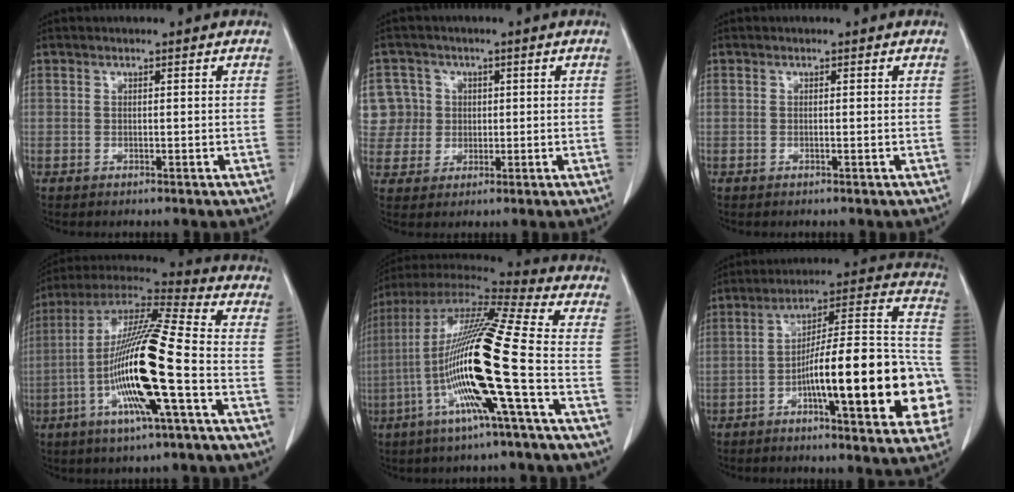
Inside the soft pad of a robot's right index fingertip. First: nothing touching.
{"total": 8.6, "force": [1.9, 8.4, 0.6], "torque": [-0.019, 0.033, 0.049]}
{"total": 0.0}
{"total": 18.7, "force": [-4.6, 0.6, 18.1], "torque": [-0.355, -0.007, -0.095]}
{"total": 20.3, "force": [-4.9, -0.7, 19.6], "torque": [-0.391, -0.011, -0.110]}
{"total": 23.9, "force": [-6.6, 4.1, 22.6], "torque": [-0.249, 0.030, -0.090]}